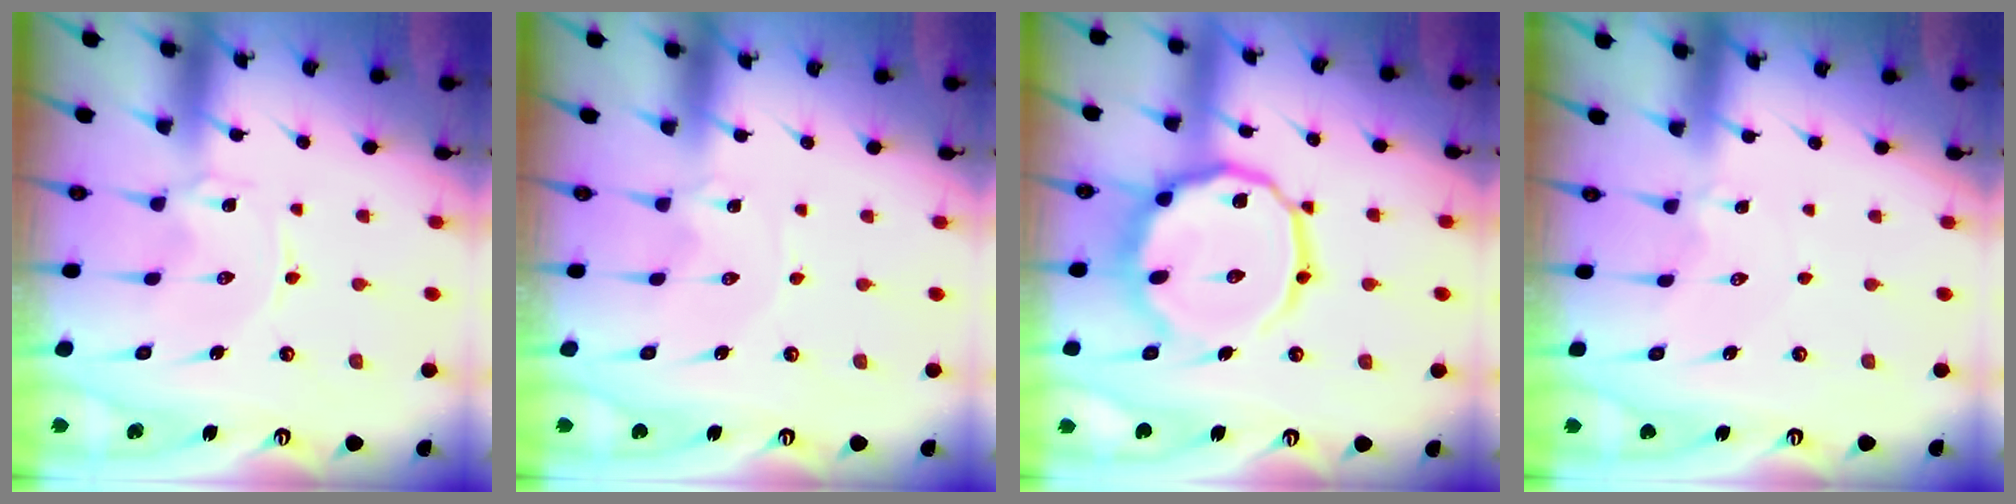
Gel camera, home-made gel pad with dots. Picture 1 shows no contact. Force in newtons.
{"total": 0.0}
{"total": 16.5, "press": 16.5, "slide": 1.3}
{"total": 2.7, "press": 2.7, "slide": 0.5}